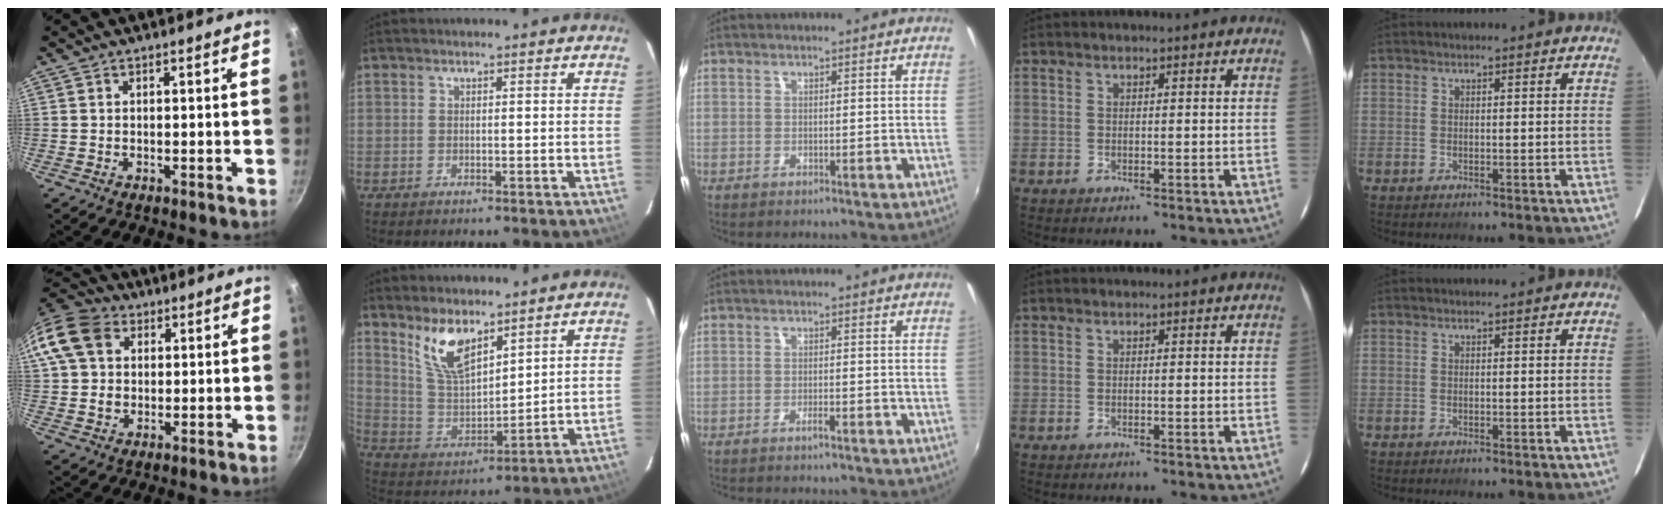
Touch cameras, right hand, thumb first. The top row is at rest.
{"thumb": {"total": 12.8, "force": [3.6, 10.0, 7.2], "torque": [-0.129, 0.015, 0.053]}, "index": {"total": 10.4, "force": [7.1, 4.1, 6.5], "torque": [-0.126, -0.002, 0.149]}, "middle": {"total": 1.3, "force": [-1.2, 0.0, 0.6], "torque": [-0.016, 0.002, -0.023]}}